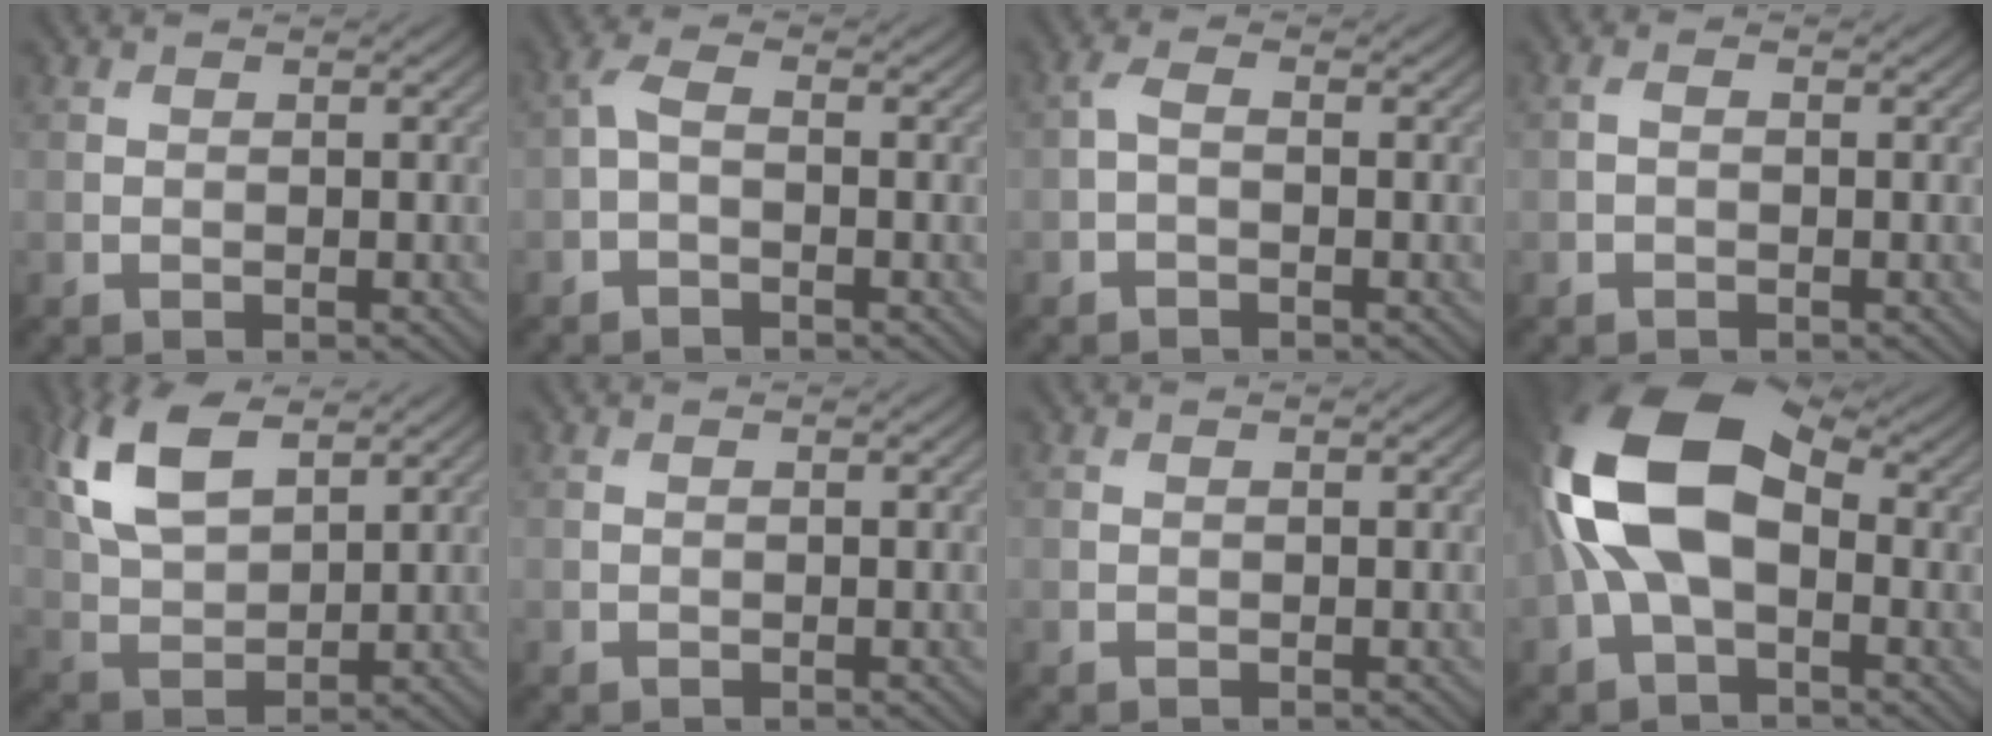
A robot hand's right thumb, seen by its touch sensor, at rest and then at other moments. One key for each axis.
{"total": 2.4, "fx": -0.6, "fy": 1.1, "fz": 2.1, "tx": -0.048, "ty": 0.007, "tz": -0.020}
{"total": 1.8, "fx": -0.5, "fy": 0.8, "fz": 1.5, "tx": -0.035, "ty": 0.005, "tz": -0.015}
{"total": 0.9, "fx": -0.2, "fy": 0.4, "fz": 0.8, "tx": -0.018, "ty": 0.001, "tz": -0.006}
{"total": 9.9, "fx": 4.7, "fy": 4.9, "fz": 7.2, "tx": -0.181, "ty": 0.012, "tz": 0.097}
{"total": 0.0}
{"total": 0.0}
{"total": 14.5, "fx": 0.9, "fy": 8.4, "fz": 11.7, "tx": -0.256, "ty": 0.019, "tz": 0.002}